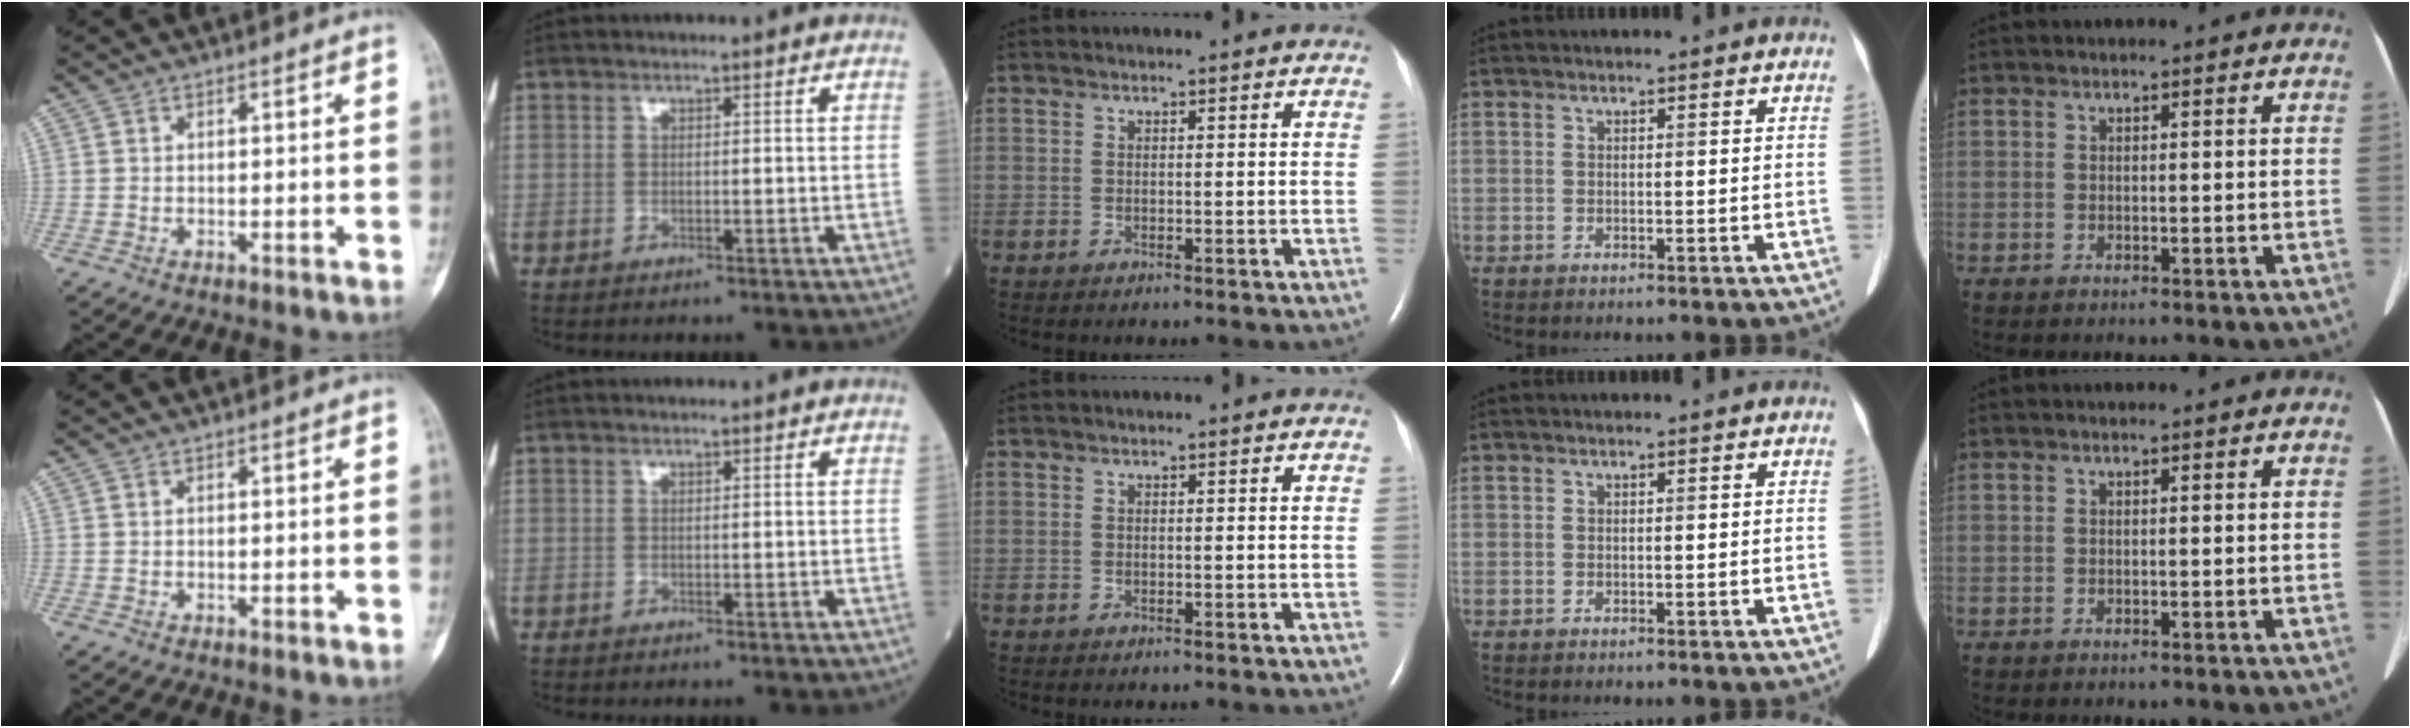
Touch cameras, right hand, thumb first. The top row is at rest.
{}